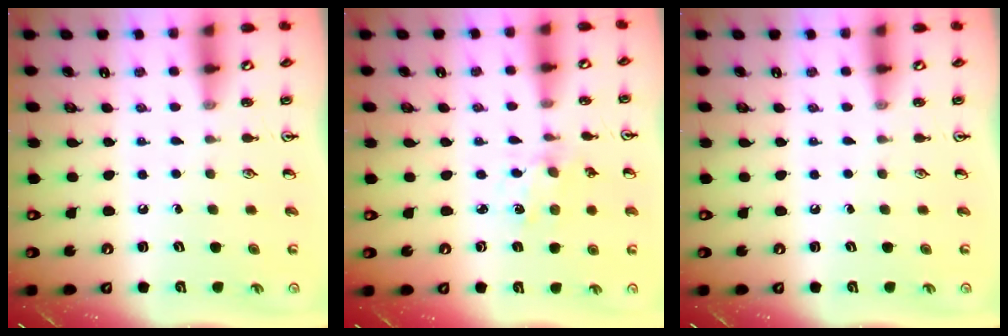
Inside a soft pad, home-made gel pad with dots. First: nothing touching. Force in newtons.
{"total": 1.1, "press": 1.0, "slide": 0.2}
{"total": 0.0}